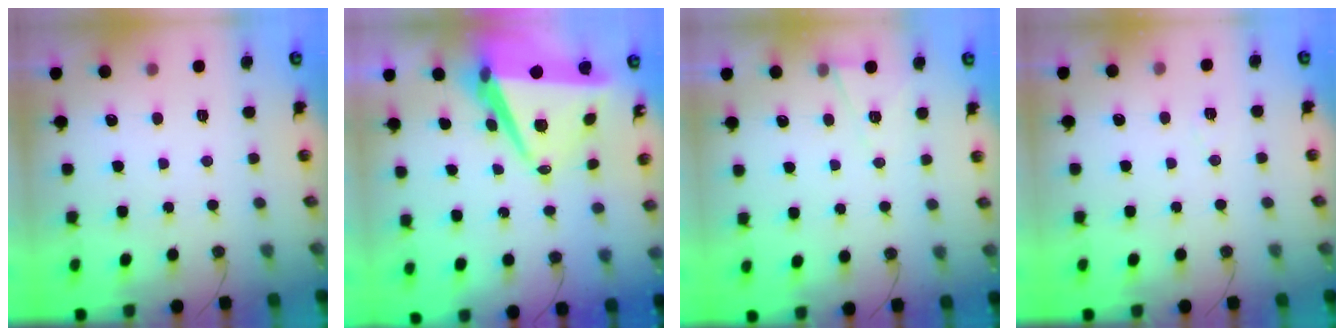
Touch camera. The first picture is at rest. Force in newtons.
{"total": 12.0, "press": 11.3, "slide": 4.0}
{"total": 6.0, "press": 4.0, "slide": 4.4}
{"total": 6.1, "press": 4.0, "slide": 4.6}